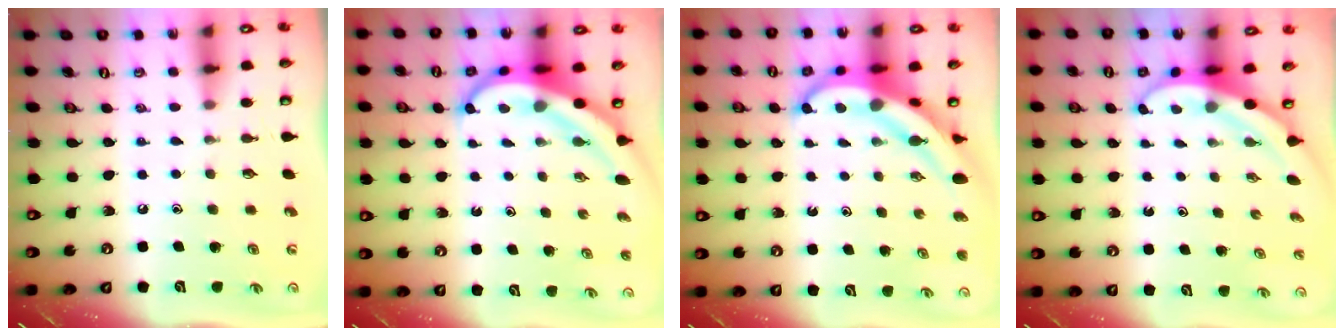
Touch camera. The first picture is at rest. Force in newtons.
{"total": 7.6, "press": 7.4, "slide": 1.5}
{"total": 8.7, "press": 8.6, "slide": 1.6}
{"total": 3.5, "press": 3.5, "slide": 0.3}